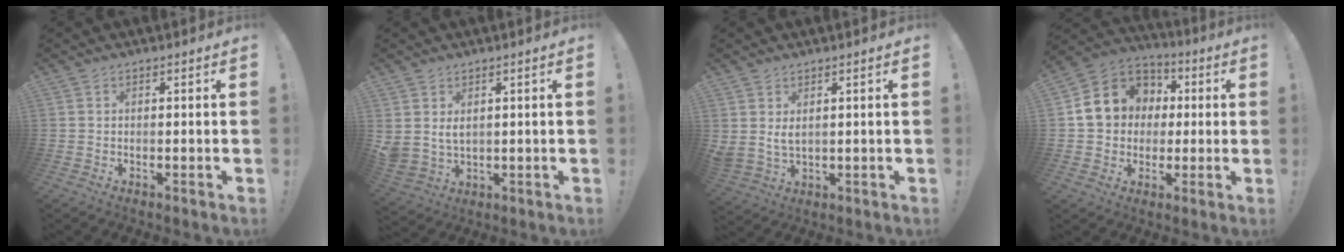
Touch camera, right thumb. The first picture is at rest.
{"total": 4.8, "force": [2.7, 3.1, 2.4], "torque": [-0.051, -0.013, 0.052]}
{"total": 4.5, "force": [2.6, 2.5, 2.6], "torque": [-0.038, -0.012, 0.049]}
{"total": 13.6, "force": [1.9, 12.3, 5.5], "torque": [-0.073, 0.006, 0.052]}